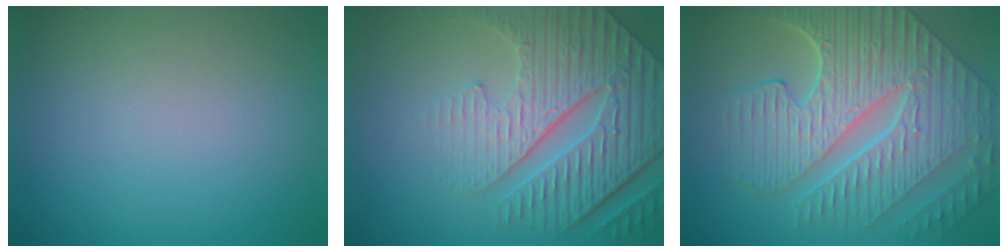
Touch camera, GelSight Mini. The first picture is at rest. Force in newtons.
{"total": 6.9, "press": 5.7, "slide": 3.9}
{"total": 10.0, "press": 7.1, "slide": 7.0}